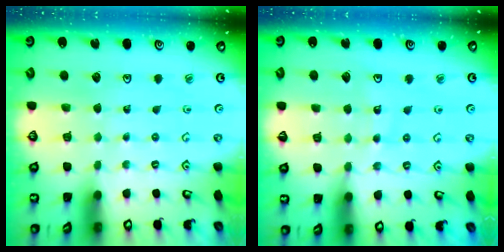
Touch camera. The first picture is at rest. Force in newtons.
{"total": 7.3, "press": 7.3, "slide": 0.8}